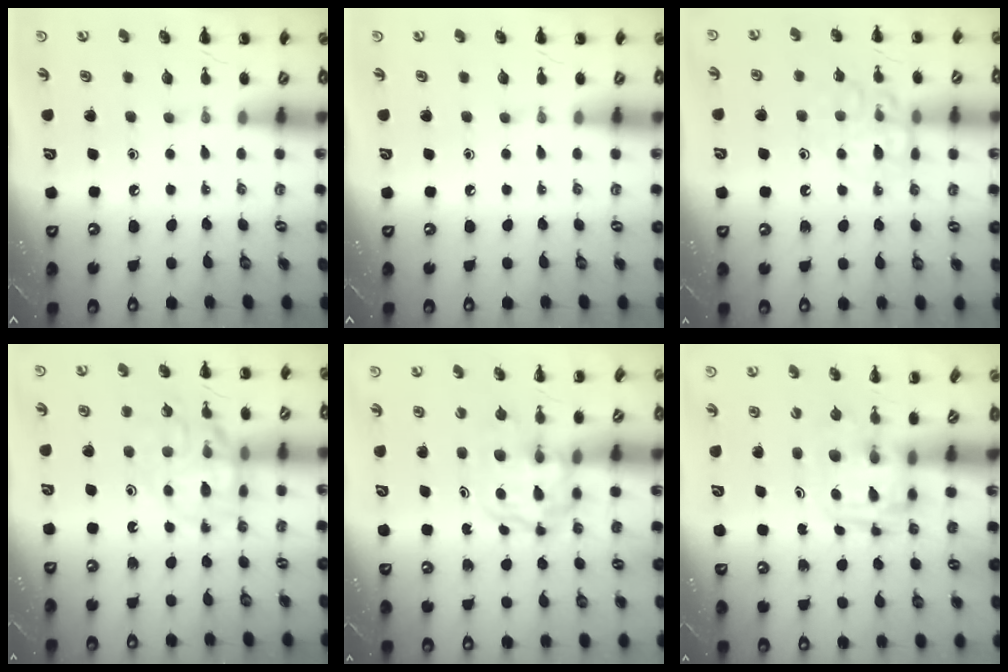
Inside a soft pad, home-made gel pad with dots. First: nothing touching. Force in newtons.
{"total": 0.0}
{"total": 12.5, "press": 12.4, "slide": 1.1}
{"total": 14.3, "press": 14.2, "slide": 1.9}
{"total": 3.9, "press": 3.9, "slide": 0.5}
{"total": 3.3, "press": 3.3, "slide": 0.5}